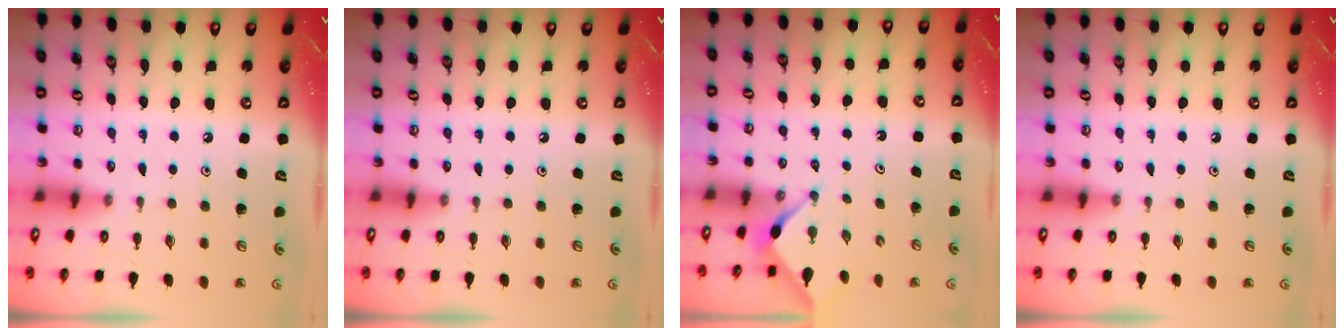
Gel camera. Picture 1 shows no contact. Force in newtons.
{"total": 0.0}
{"total": 2.8, "press": 2.8, "slide": 0.4}
{"total": 0.0}